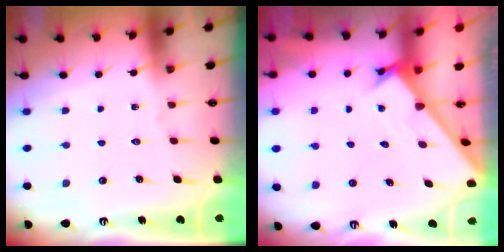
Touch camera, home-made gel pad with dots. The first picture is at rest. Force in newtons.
{"total": 1.8, "press": 1.8, "slide": 0.1}